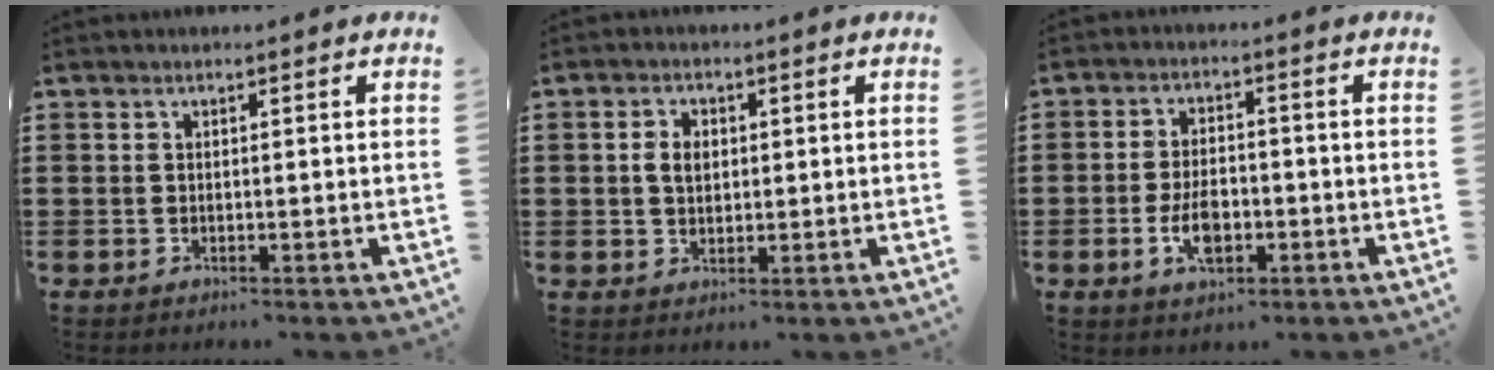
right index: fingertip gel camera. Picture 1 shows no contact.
{"total": 3.0, "force": [0.4, 2.1, 2.2], "torque": [-0.048, 0.011, 0.005]}
{"total": 5.5, "force": [-1.8, 3.0, 4.3], "torque": [-0.093, 0.001, -0.035]}